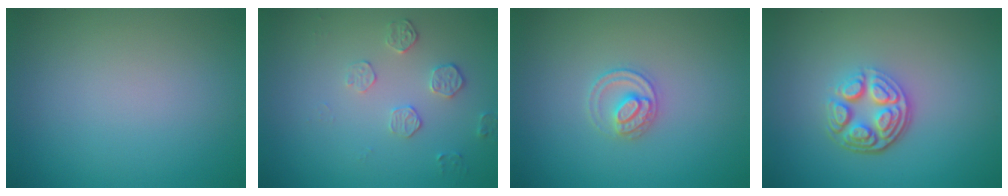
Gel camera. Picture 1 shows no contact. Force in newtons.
{"total": 1.8, "press": 1.2, "slide": 1.3}
{"total": 2.2, "press": 2.2, "slide": 0.2}
{"total": 4.7, "press": 3.4, "slide": 3.1}